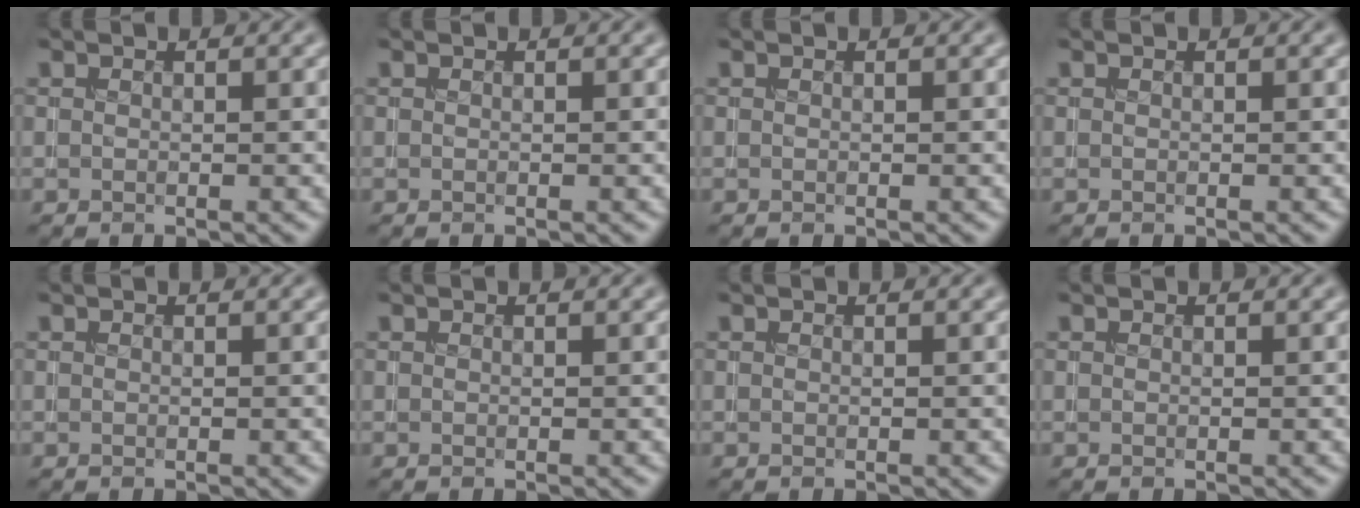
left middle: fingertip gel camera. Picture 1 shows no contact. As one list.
[{"total": 0.0}, {"total": 0.0}, {"total": 0.0}, {"total": 0.0}, {"total": 0.0}, {"total": 0.0}, {"total": 0.0}]